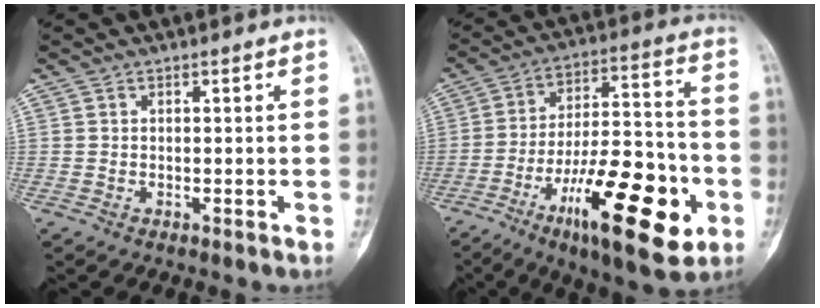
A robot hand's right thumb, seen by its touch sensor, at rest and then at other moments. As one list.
[{"total": 23.5, "force": [-9.5, 7.9, 19.9], "torque": [-0.306, 0.041, -0.147]}]